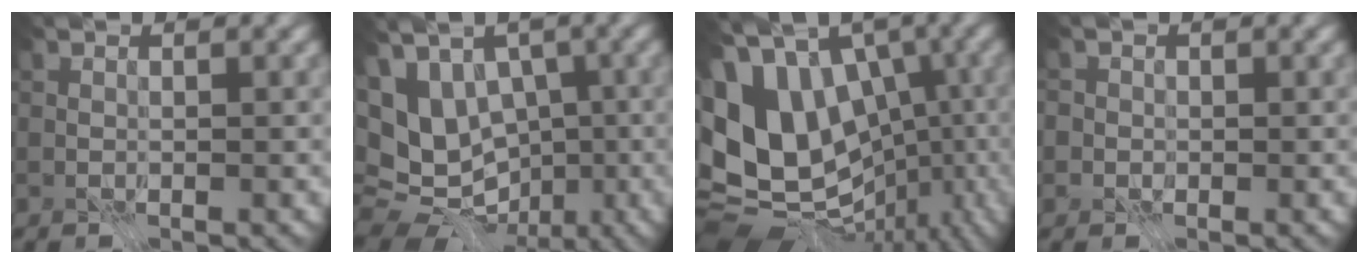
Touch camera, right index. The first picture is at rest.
{"total": 10.4, "force": [0.4, 7.6, 7.2], "torque": [-0.120, 0.009, 0.024]}
{"total": 16.0, "force": [0.4, 12.0, 10.5], "torque": [-0.183, -0.002, 0.044]}
{"total": 1.8, "force": [-0.2, 1.8, 0.2], "torque": [0.002, 0.005, -0.008]}